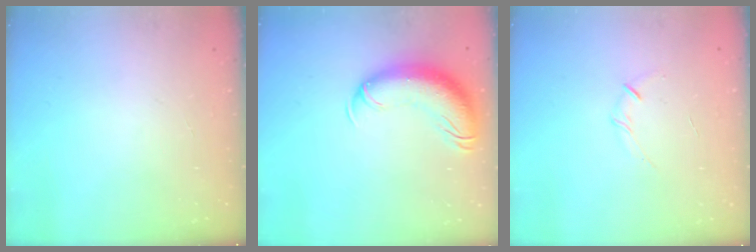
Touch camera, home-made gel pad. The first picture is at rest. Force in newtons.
{"total": 14.6, "press": 14.3, "slide": 3.2}
{"total": 3.5, "press": 3.4, "slide": 1.0}